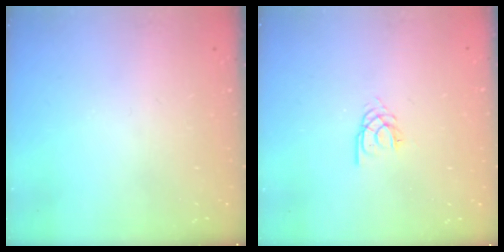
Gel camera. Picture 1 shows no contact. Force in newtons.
{"total": 2.3, "press": 2.3, "slide": 0.2}